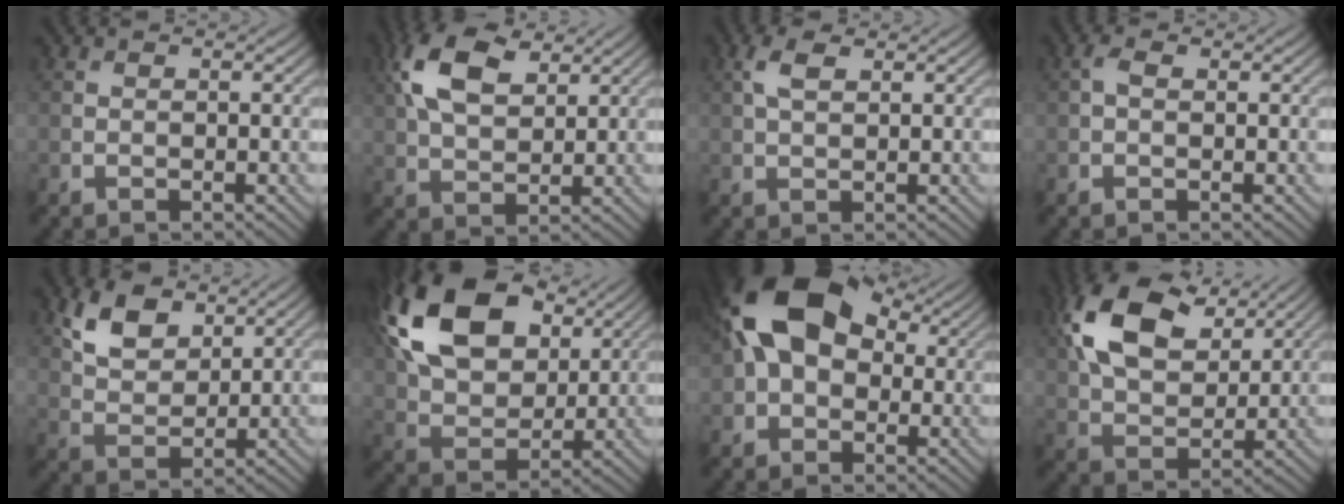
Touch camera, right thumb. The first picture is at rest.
{"total": 10.1, "force": [4.4, 5.4, 7.3], "torque": [-0.184, 0.018, 0.087]}
{"total": 3.2, "force": [1.4, 1.5, 2.4], "torque": [-0.064, 0.007, 0.027]}
{"total": 1.4, "force": [0.4, 0.9, 1.1], "torque": [-0.025, 0.005, 0.002]}
{"total": 6.5, "force": [3.8, 3.8, 3.7], "torque": [-0.081, -0.003, 0.074]}
{"total": 17.8, "force": [7.7, 10.9, 11.8], "torque": [-0.273, 0.030, 0.135]}
{"total": 15.3, "force": [3.8, 10.0, 11.0], "torque": [-0.199, 0.022, 0.055]}
{"total": 14.4, "force": [6.5, 8.2, 9.9], "torque": [-0.227, 0.021, 0.123]}